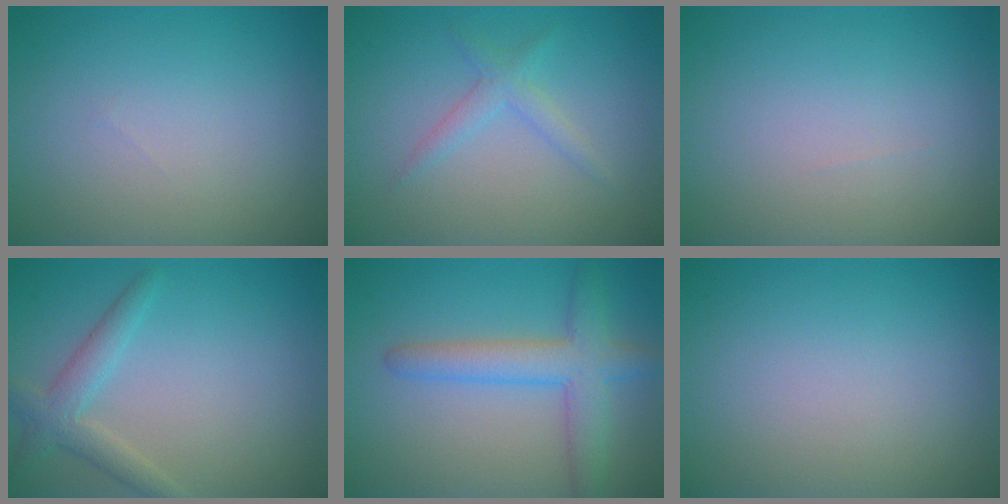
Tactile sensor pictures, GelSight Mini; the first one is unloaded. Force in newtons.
{"total": 1.7, "press": 1.7, "slide": 0.1}
{"total": 0.0}
{"total": 2.7, "press": 2.7, "slide": 0.3}
{"total": 4.5, "press": 4.5, "slide": 0.2}
{"total": 0.0}